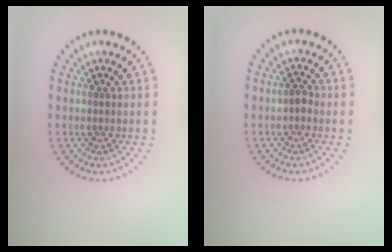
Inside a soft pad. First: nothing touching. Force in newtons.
{"total": 0.9, "press": 0.9, "slide": 0.2}